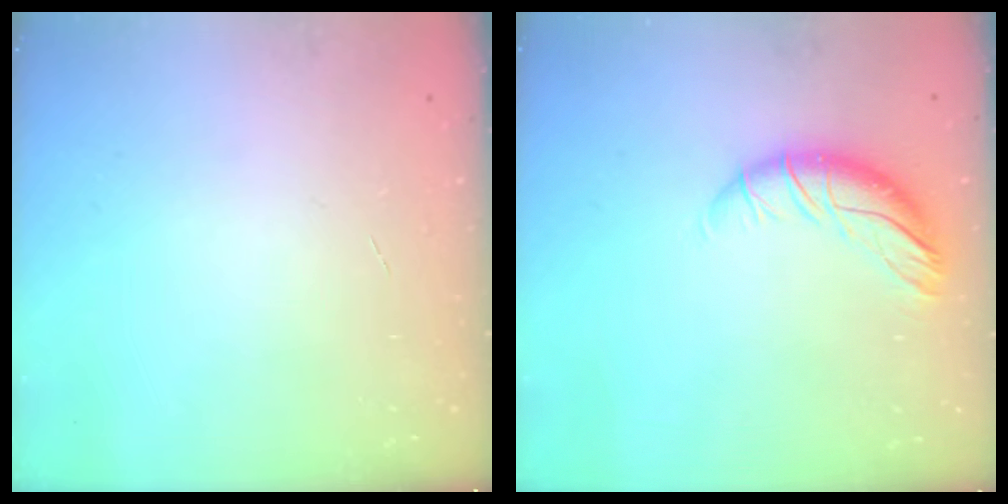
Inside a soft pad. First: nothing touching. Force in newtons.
{"total": 10.2, "press": 10.1, "slide": 0.9}